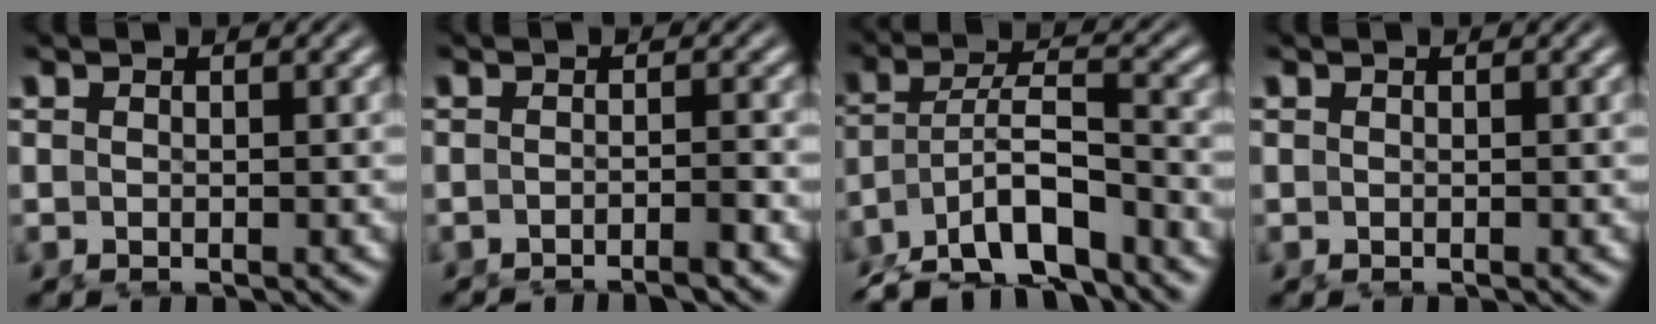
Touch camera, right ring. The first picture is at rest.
{"total": 2.1, "force": [-1.9, -0.5, 0.8], "torque": [-0.005, 0.008, -0.038]}
{"total": 7.5, "force": [-3.8, 4.7, 4.6], "torque": [-0.095, -0.022, -0.055]}
{"total": 0.0}